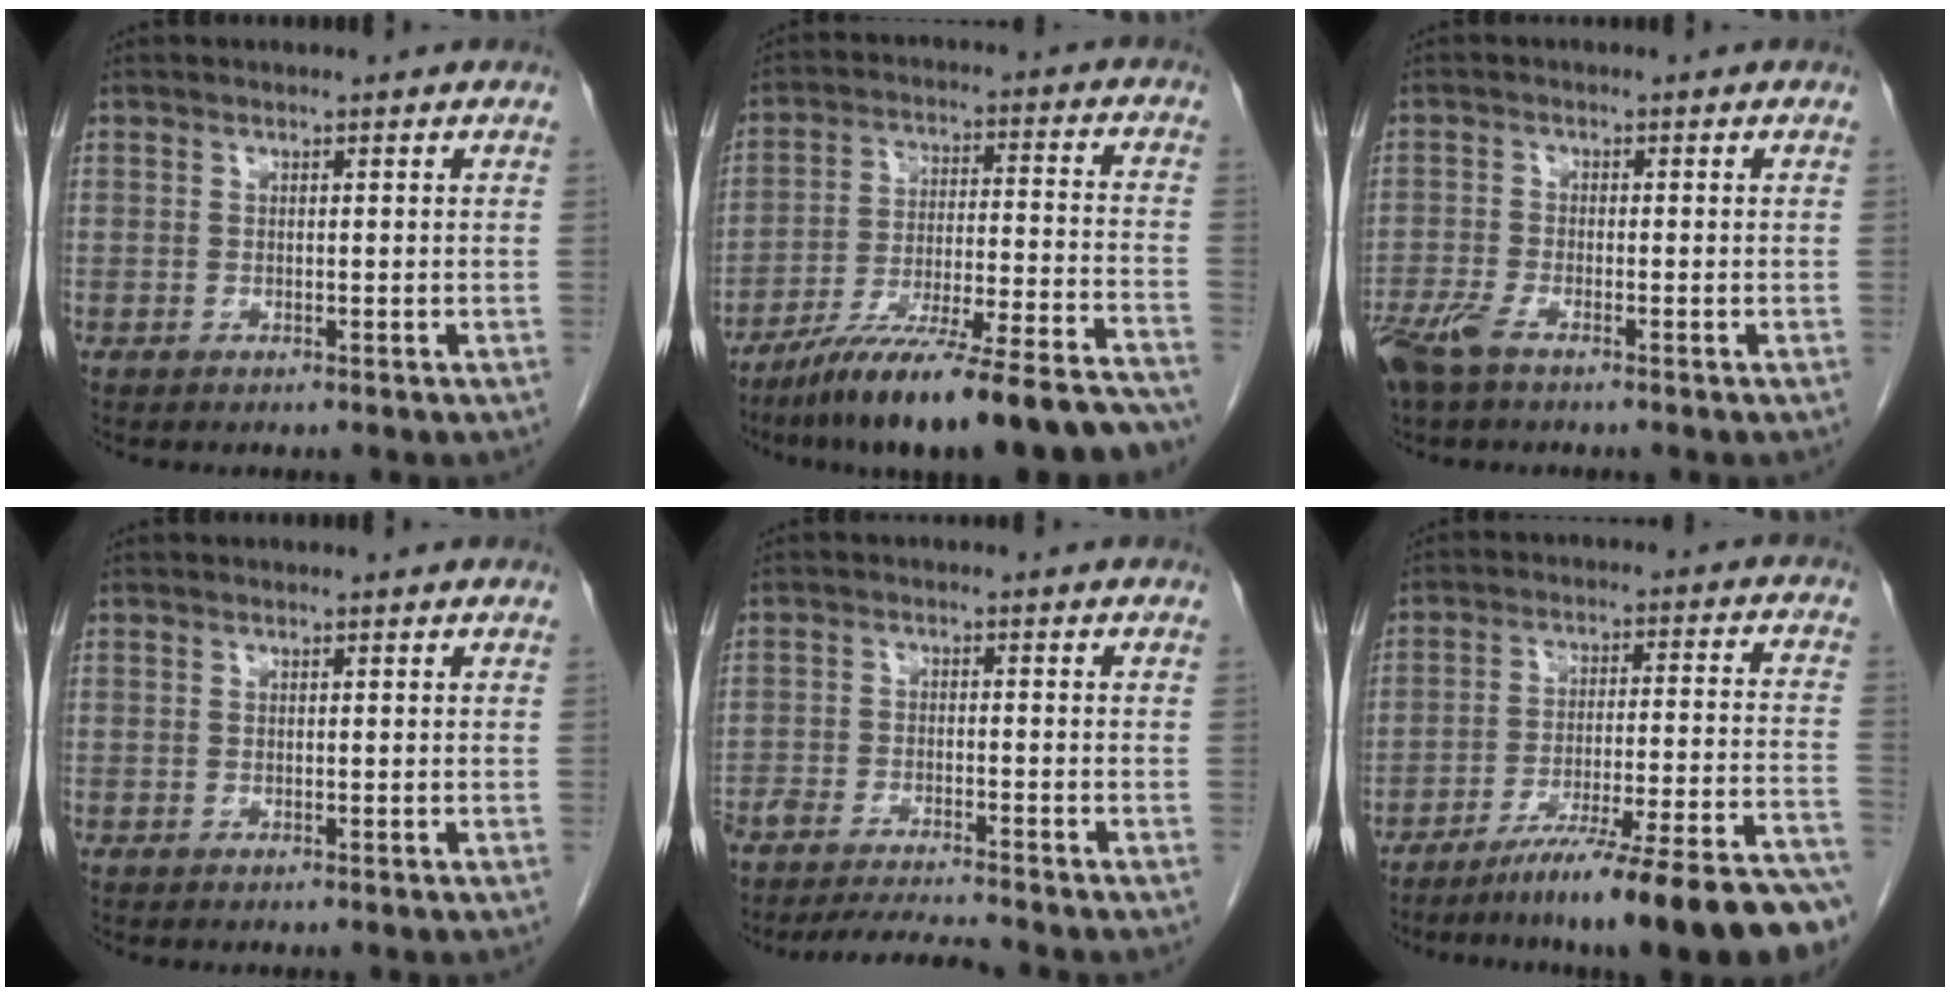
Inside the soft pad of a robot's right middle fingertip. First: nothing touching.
{"total": 23.3, "force": [-19.9, 1.6, 12.0], "torque": [-0.136, -0.002, -0.301]}
{"total": 5.0, "force": [-3.6, 1.1, 3.3], "torque": [-0.073, -0.011, -0.071]}
{"total": 0.0}
{"total": 8.1, "force": [-7.7, -0.5, 2.5], "torque": [-0.032, -0.009, -0.129]}
{"total": 21.4, "force": [-17.7, -0.7, 12.0], "torque": [-0.114, -0.005, -0.261]}